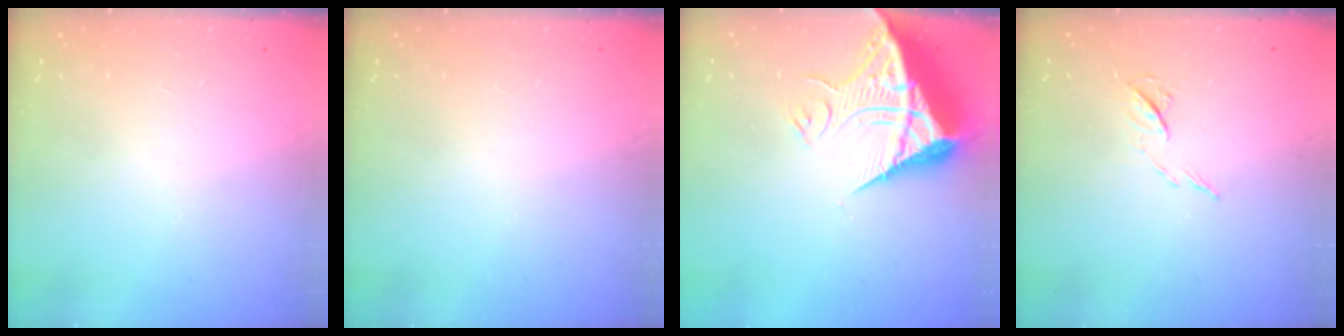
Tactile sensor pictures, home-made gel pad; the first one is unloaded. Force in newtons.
{"total": 0.0}
{"total": 13.9, "press": 13.9, "slide": 1.3}
{"total": 6.1, "press": 5.9, "slide": 1.3}